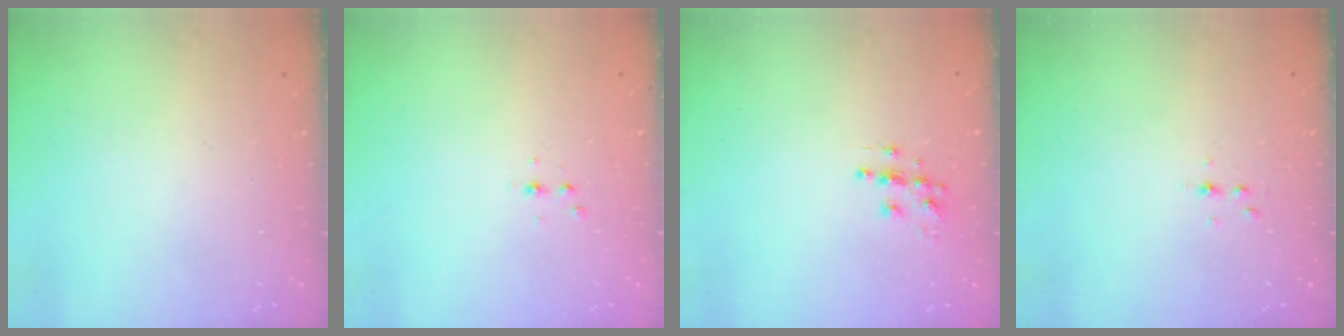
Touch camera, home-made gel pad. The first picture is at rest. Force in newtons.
{"total": 2.3, "press": 2.3, "slide": 0.3}
{"total": 7.3, "press": 7.3, "slide": 0.2}
{"total": 4.0, "press": 3.6, "slide": 1.8}